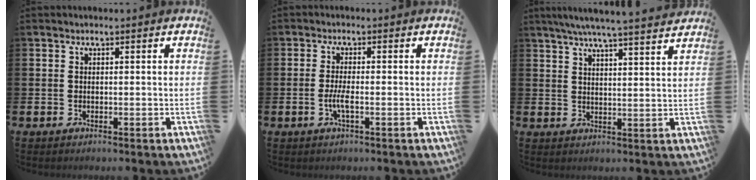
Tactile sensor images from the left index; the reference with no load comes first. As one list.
[{"total": 2.3, "force": [-0.7, 0.4, 2.1], "torque": [-0.042, 0.001, -0.012]}, {"total": 6.3, "force": [5.9, -0.4, 2.2], "torque": [-0.059, -0.028, 0.104]}]